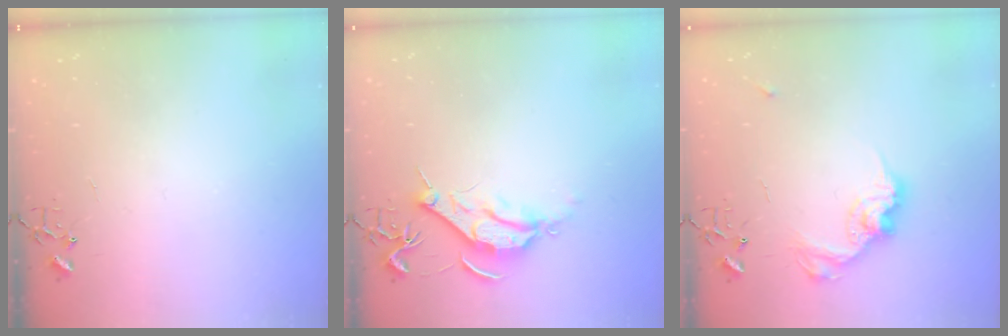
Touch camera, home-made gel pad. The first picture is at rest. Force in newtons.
{"total": 9.1, "press": 9.0, "slide": 0.8}
{"total": 13.5, "press": 13.5, "slide": 0.8}